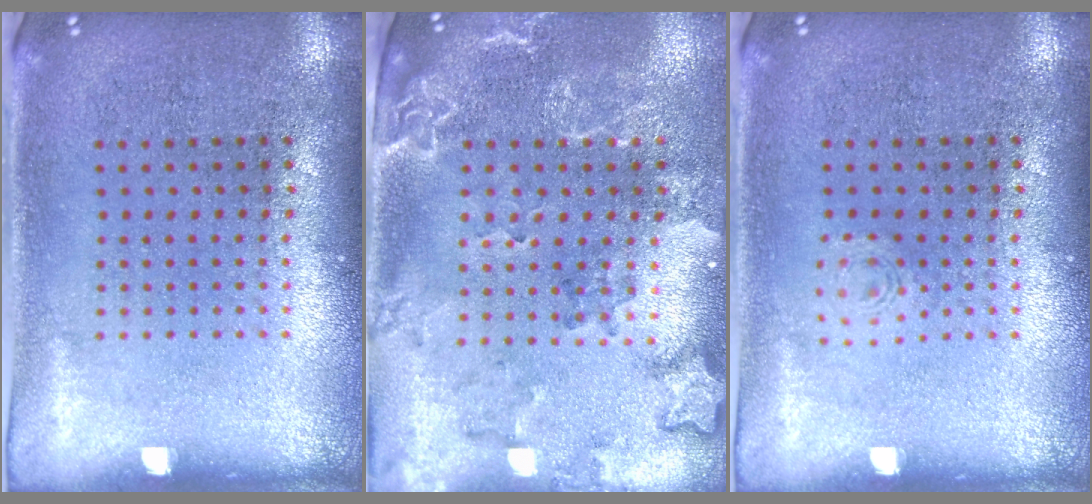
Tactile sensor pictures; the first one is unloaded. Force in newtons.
{"total": 2.0, "press": 1.9, "slide": 0.7}
{"total": 0.6, "press": 0.6, "slide": 0.1}